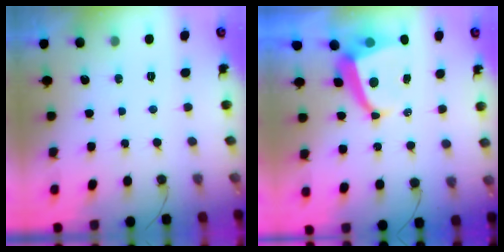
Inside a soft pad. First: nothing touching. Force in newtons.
{"total": 6.7, "press": 6.7, "slide": 0.9}